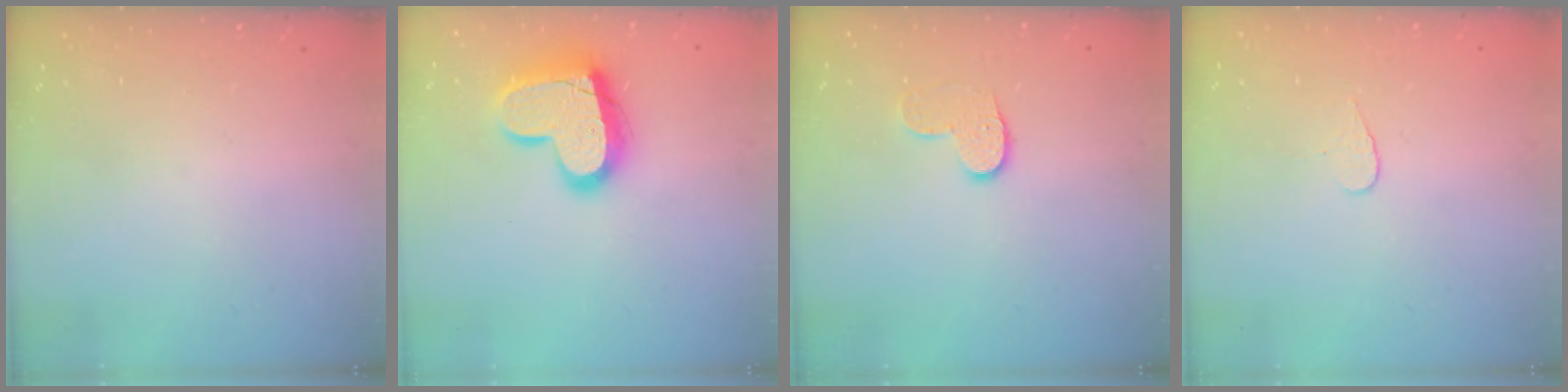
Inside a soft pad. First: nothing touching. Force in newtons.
{"total": 17.6, "press": 17.6, "slide": 1.2}
{"total": 8.2, "press": 8.2, "slide": 0.3}
{"total": 3.7, "press": 3.7, "slide": 0.4}